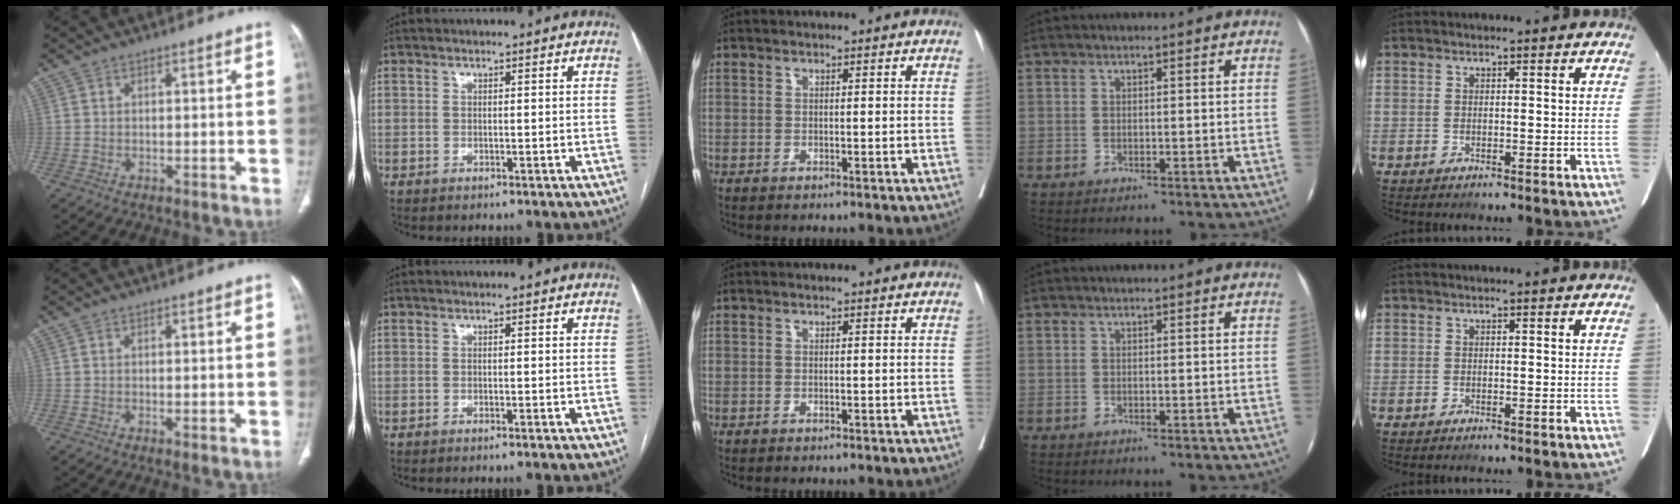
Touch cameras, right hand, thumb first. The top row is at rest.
{"thumb": {"total": 0.7, "force": [-0.1, 0.2, 0.6], "torque": [-0.015, -0.004, -0.001]}}